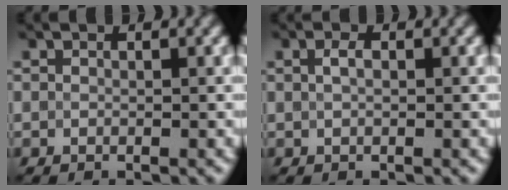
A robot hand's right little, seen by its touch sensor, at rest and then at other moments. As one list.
[{"total": 1.1, "force": [0.2, 0.5, 0.9], "torque": [-0.021, 0.003, 0.004]}]